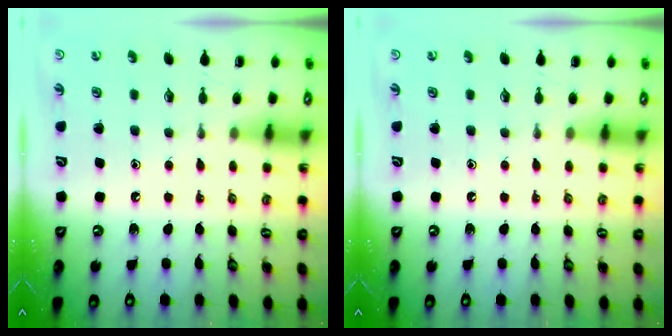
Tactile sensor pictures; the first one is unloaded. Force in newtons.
{"total": 0.0}